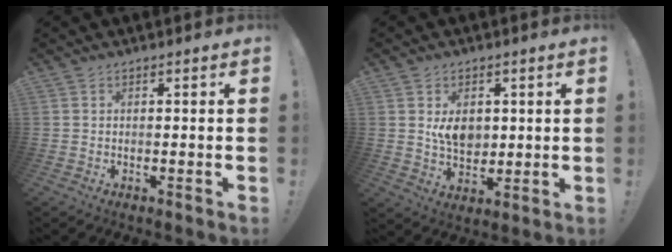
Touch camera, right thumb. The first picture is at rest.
{"total": 7.6, "force": [1.5, 5.6, 5.0], "torque": [-0.071, -0.006, 0.028]}